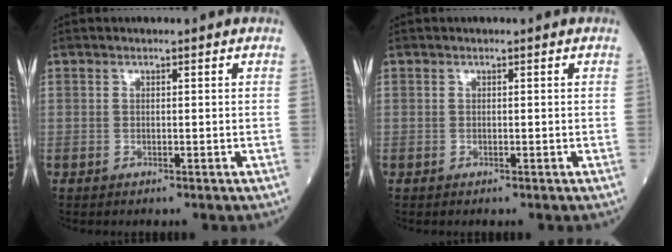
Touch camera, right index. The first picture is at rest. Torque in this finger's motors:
{"motor_torque": [0.04, 0.02, 0.01, -0.01]}